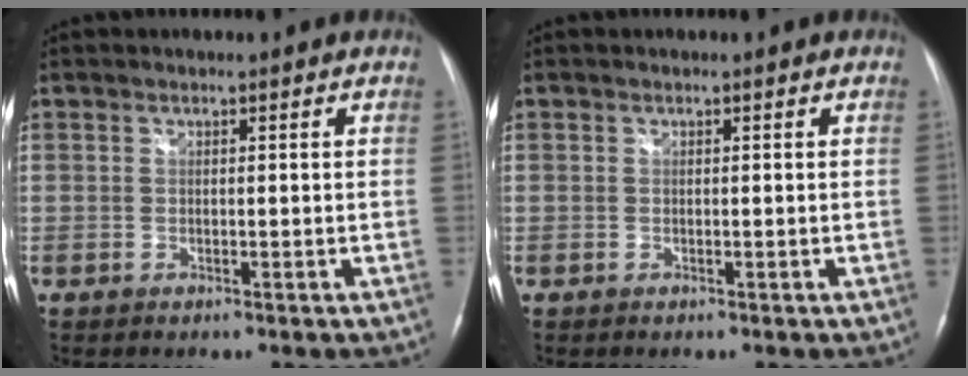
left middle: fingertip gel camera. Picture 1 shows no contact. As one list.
[{"total": 0.0}]